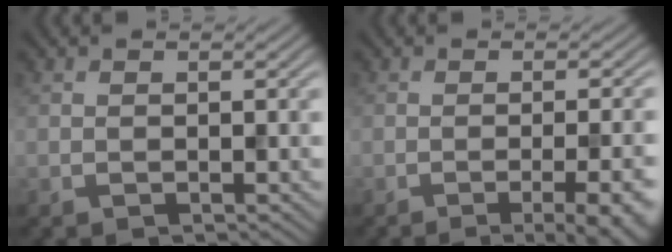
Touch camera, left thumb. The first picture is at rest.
{"total": 8.1, "force": [-3.5, 2.1, 6.9], "torque": [-0.077, 0.010, -0.043]}